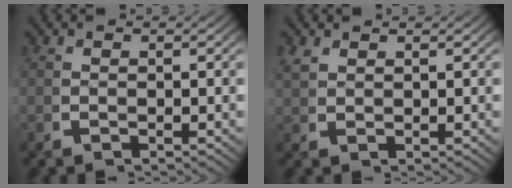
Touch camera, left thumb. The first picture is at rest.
{"total": 1.5, "force": [1.5, 0.3, 0.3], "torque": [-0.006, 0.004, 0.037]}